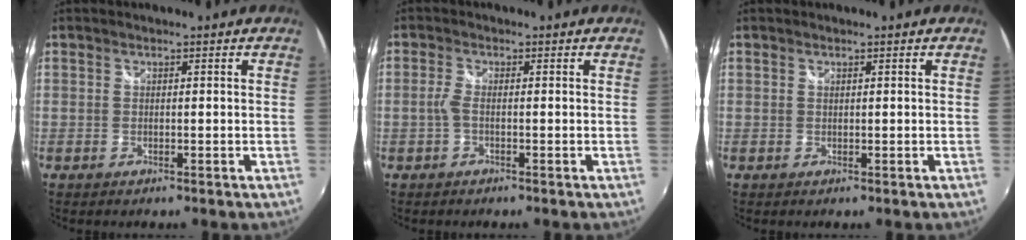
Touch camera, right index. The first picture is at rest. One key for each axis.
{"total": 1.9, "fx": -0.6, "fy": 0.4, "fz": 1.7, "tx": -0.040, "ty": 0.002, "tz": -0.015}
{"total": 0.0}